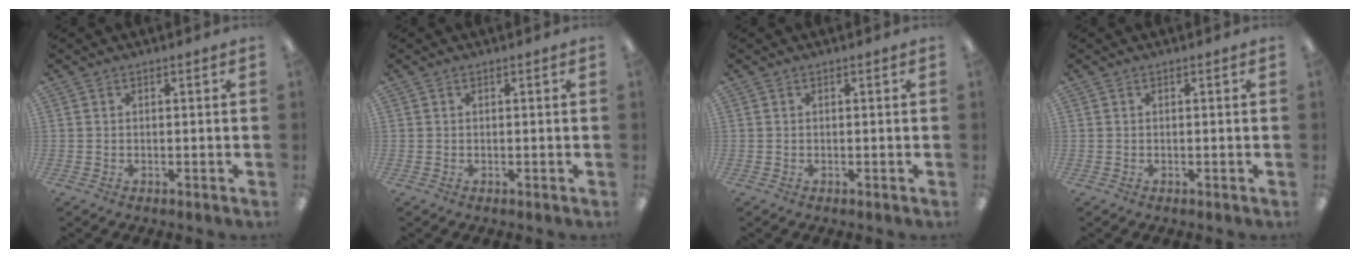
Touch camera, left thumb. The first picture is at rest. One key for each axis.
{"total": 0.0}
{"total": 0.0}
{"total": 0.0}